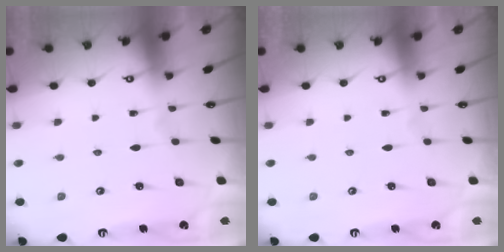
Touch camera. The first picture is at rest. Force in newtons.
{"total": 0.0}